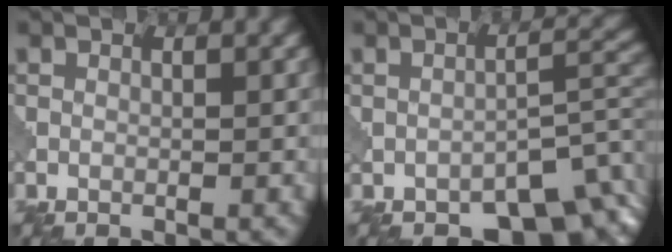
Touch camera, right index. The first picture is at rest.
{"total": 6.5, "force": [-4.7, 2.6, 3.8], "torque": [-0.030, 0.003, -0.064]}